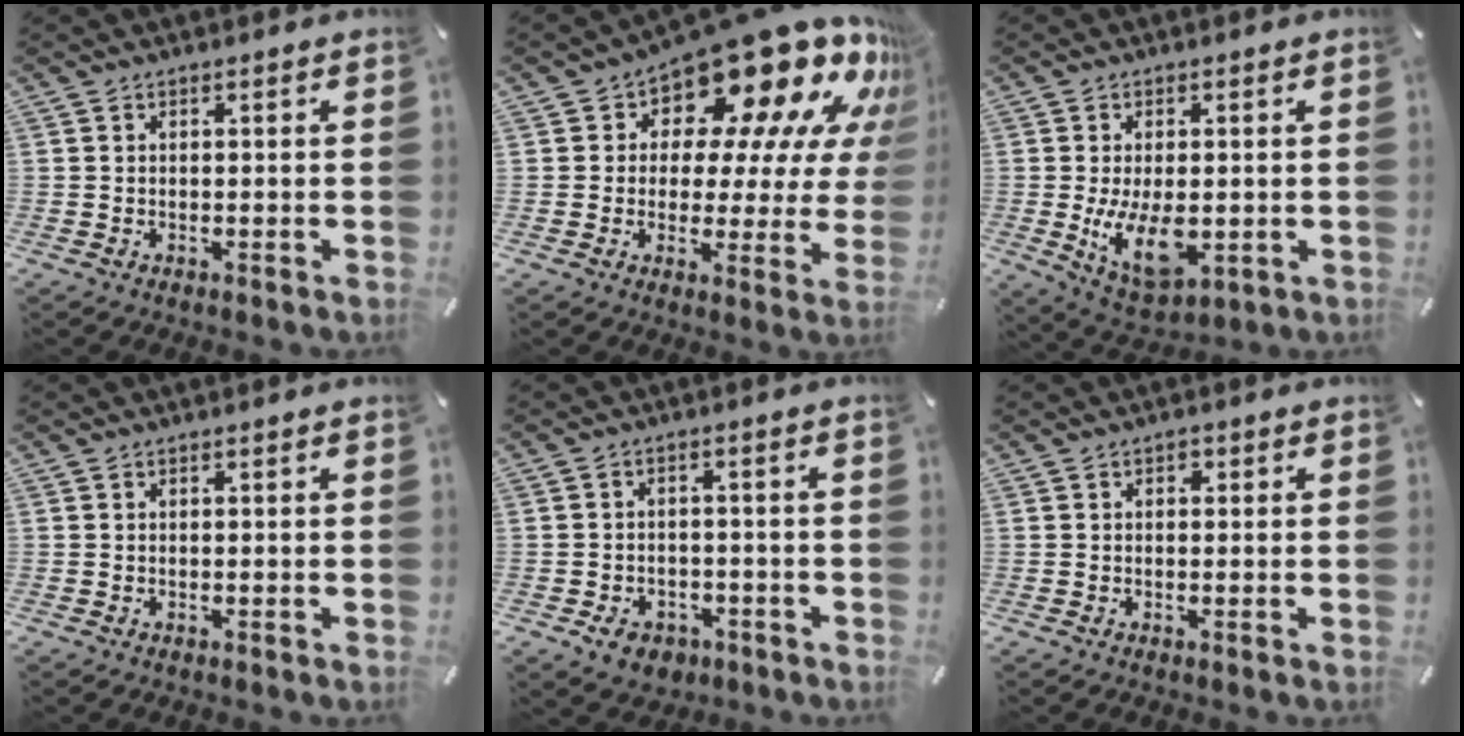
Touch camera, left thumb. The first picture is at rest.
{"total": 20.6, "force": [14.9, 8.3, 11.6], "torque": [-0.172, -0.122, 0.247]}
{"total": 11.7, "force": [-1.4, 6.8, 9.5], "torque": [-0.173, -0.015, -0.017]}
{"total": 0.0}
{"total": 5.1, "force": [-2.7, 3.9, 1.9], "torque": [-0.030, 0.010, -0.051]}
{"total": 0.9, "force": [0.2, 0.8, 0.3], "torque": [0.000, 0.003, 0.001]}